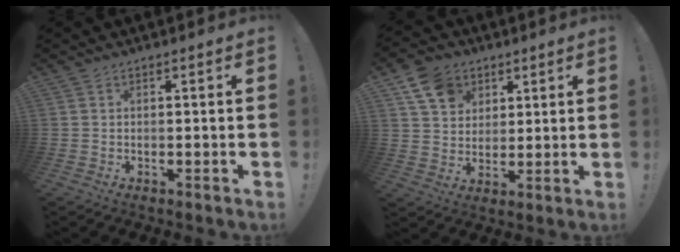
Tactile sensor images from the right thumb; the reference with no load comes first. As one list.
[{"total": 10.9, "force": [5.6, 8.4, 4.2], "torque": [-0.066, -0.024, 0.112]}]